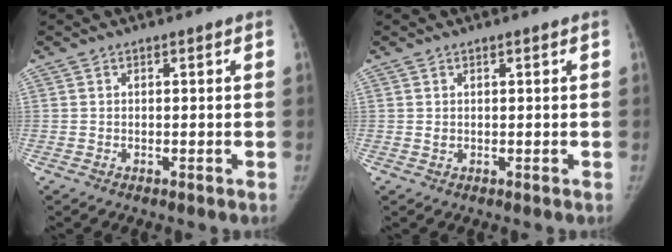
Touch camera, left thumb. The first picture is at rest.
{"total": 0.9, "force": [0.4, 0.6, 0.5], "torque": [-0.005, -0.004, 0.009]}